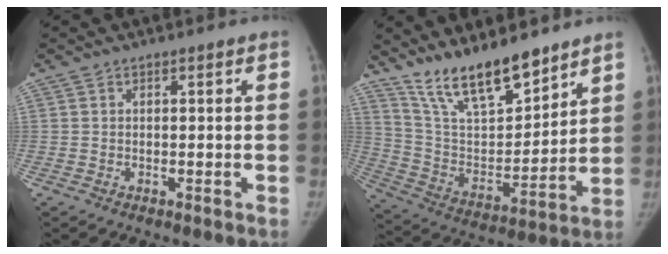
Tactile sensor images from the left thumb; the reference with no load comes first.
{"total": 16.7, "force": [13.4, 5.0, 8.7], "torque": [-0.114, -0.081, 0.251]}